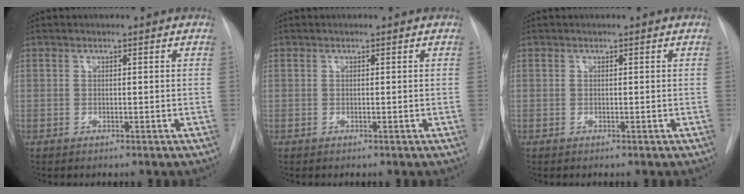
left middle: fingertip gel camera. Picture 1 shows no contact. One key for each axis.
{"total": 0.0}
{"total": 0.0}